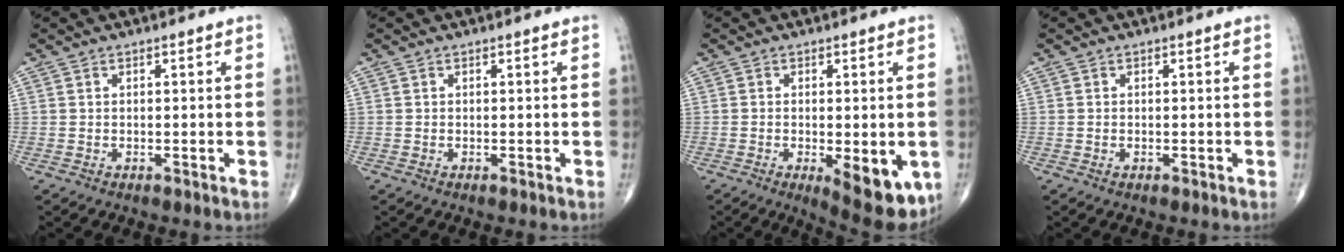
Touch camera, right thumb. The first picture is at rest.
{"total": 0.0}
{"total": 10.9, "force": [-3.5, 4.1, 9.5], "torque": [-0.114, -0.015, -0.038]}
{"total": 0.0}